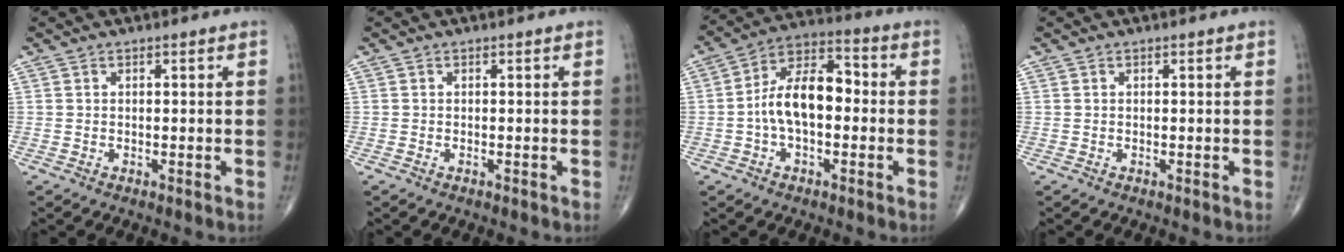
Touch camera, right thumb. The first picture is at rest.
{"total": 0.0}
{"total": 12.2, "force": [-1.0, 6.8, 10.1], "torque": [-0.168, 0.041, -0.027]}
{"total": 0.0}